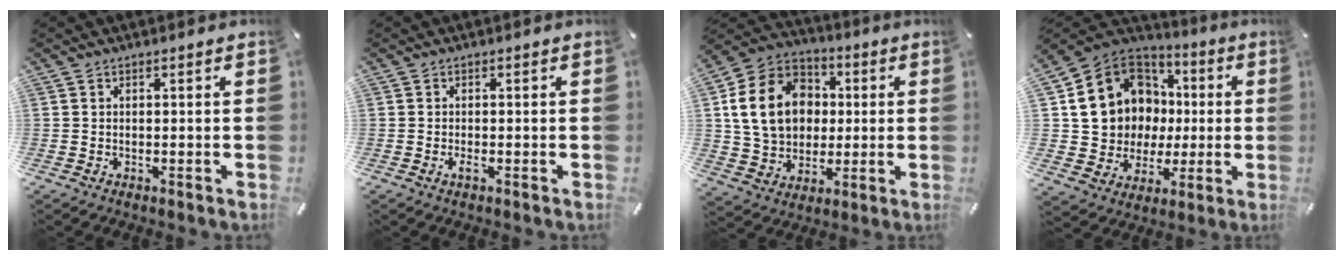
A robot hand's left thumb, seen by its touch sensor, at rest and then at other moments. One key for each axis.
{"total": 1.2, "fx": -0.4, "fy": 0.3, "fz": 1.1, "tx": -0.020, "ty": -0.001, "tz": -0.007}
{"total": 18.1, "fx": 1.9, "fy": 15.0, "fz": 10.0, "tx": -0.206, "ty": 0.017, "tz": 0.040}
{"total": 15.6, "fx": 3.2, "fy": 14.3, "fz": 5.4, "tx": -0.110, "ty": -0.025, "tz": 0.084}